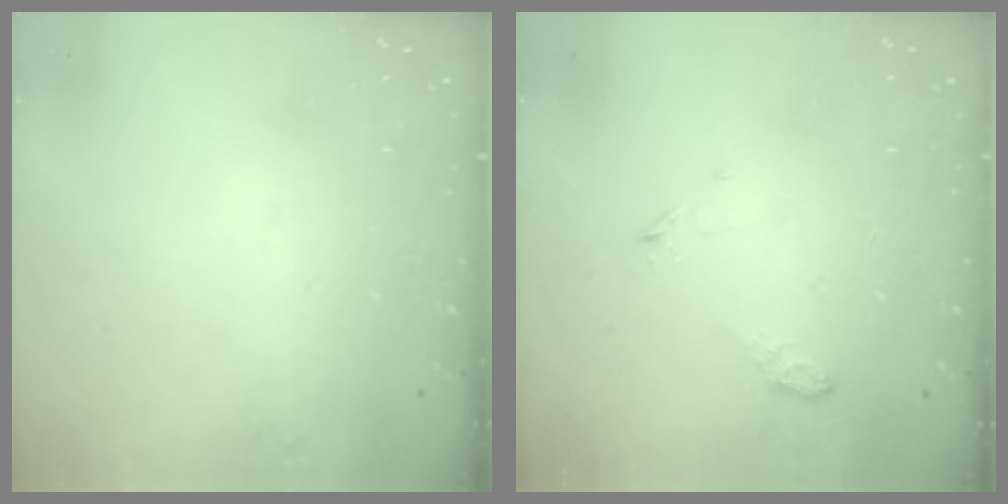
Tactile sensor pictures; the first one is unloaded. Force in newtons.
{"total": 4.0, "press": 4.0, "slide": 0.6}